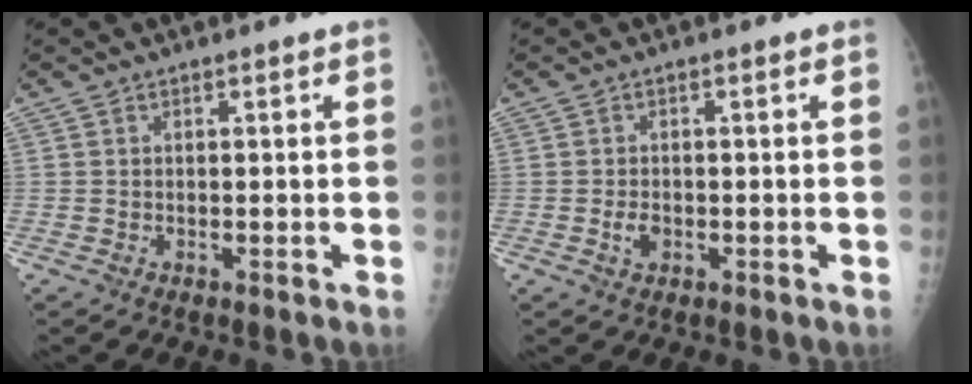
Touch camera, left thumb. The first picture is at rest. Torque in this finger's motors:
{"motor_torque": [-0.26, 0.23, 0.26, 0.09, 0.03]}